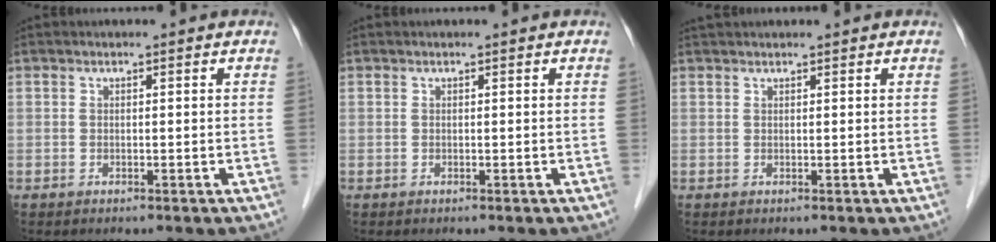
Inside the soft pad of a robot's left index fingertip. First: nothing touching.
{"total": 0.0}
{"total": 2.0, "force": [1.9, 0.0, 0.6], "torque": [-0.006, 0.029, 0.035]}